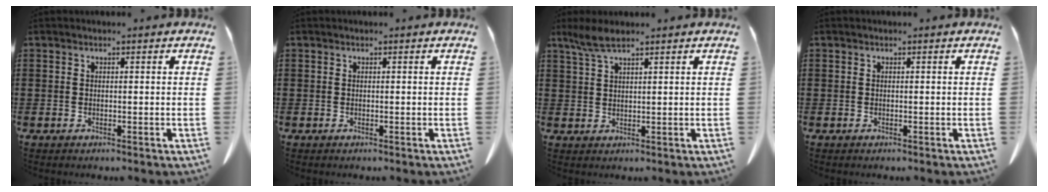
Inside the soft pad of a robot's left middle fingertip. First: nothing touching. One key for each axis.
{"total": 0.0}
{"total": 3.9, "fx": 2.6, "fy": 0.8, "fz": 2.7, "tx": -0.067, "ty": -0.002, "tz": 0.046}
{"total": 0.0}